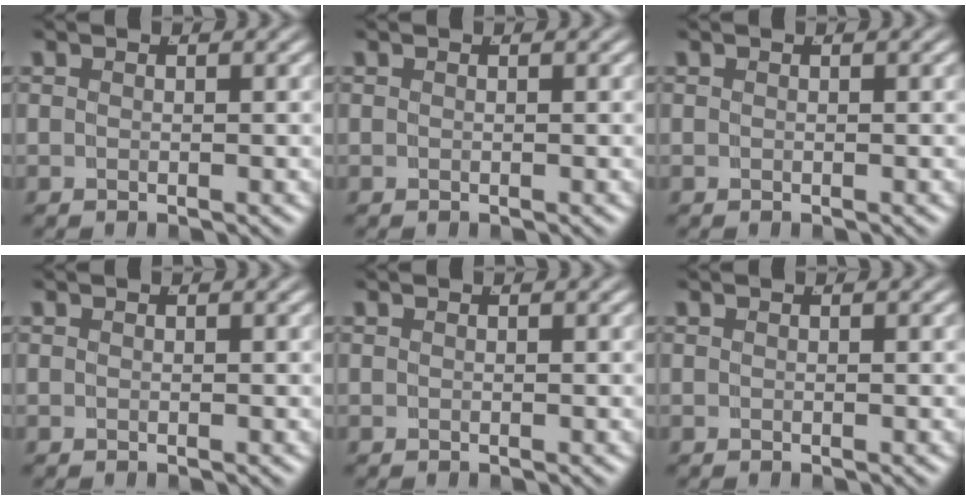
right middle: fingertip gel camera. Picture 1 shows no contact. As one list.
[{"total": 0.0}, {"total": 0.0}, {"total": 0.0}, {"total": 0.0}, {"total": 0.0}]